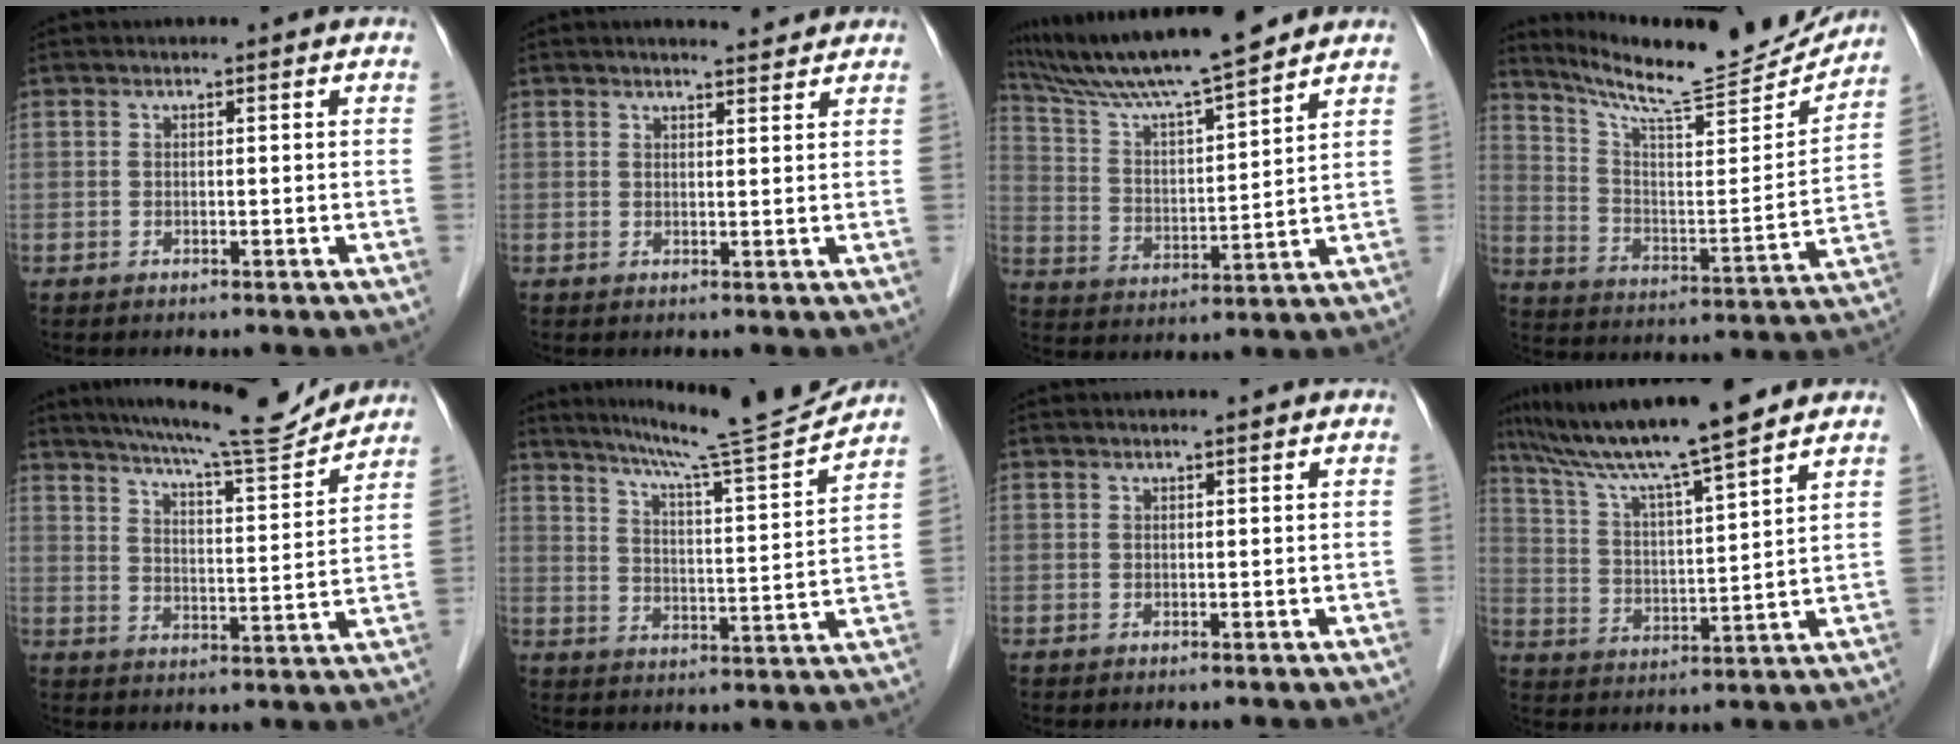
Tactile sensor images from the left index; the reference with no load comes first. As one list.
[{"total": 3.6, "force": [3.4, 0.5, 1.0], "torque": [-0.019, 0.005, 0.043]}, {"total": 15.3, "force": [13.5, 0.2, 7.3], "torque": [-0.136, 0.013, 0.237]}, {"total": 20.0, "force": [18.7, 1.2, 6.8], "torque": [-0.123, -0.048, 0.281]}, {"total": 14.3, "force": [13.3, 0.3, 5.2], "torque": [-0.089, -0.007, 0.192]}, {"total": 14.2, "force": [13.0, -1.7, 5.4], "torque": [-0.094, -0.025, 0.191]}, {"total": 0.7, "force": [0.6, 0.0, 0.3], "torque": [-0.009, 0.005, 0.012]}, {"total": 14.2, "force": [12.0, -0.7, 7.6], "torque": [-0.140, 0.013, 0.207]}]